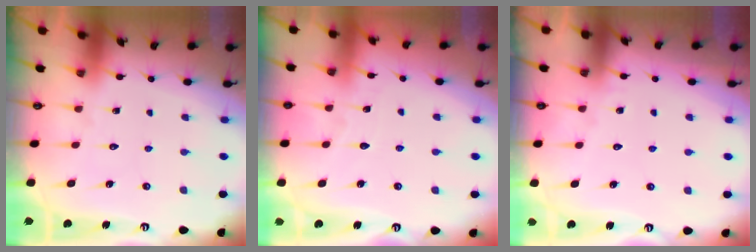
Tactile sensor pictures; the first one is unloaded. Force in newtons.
{"total": 2.1, "press": 2.1, "slide": 0.3}
{"total": 1.8, "press": 1.7, "slide": 0.3}